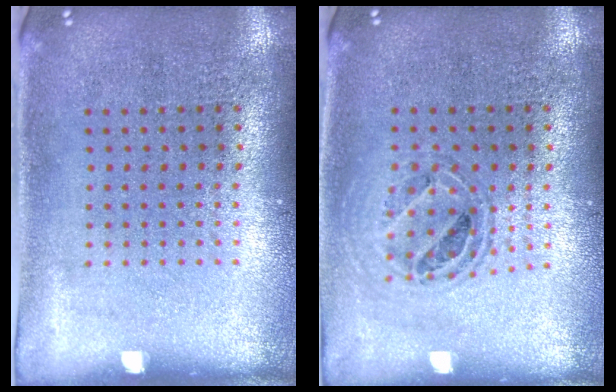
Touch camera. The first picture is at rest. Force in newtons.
{"total": 0.8, "press": 0.8, "slide": 0.1}